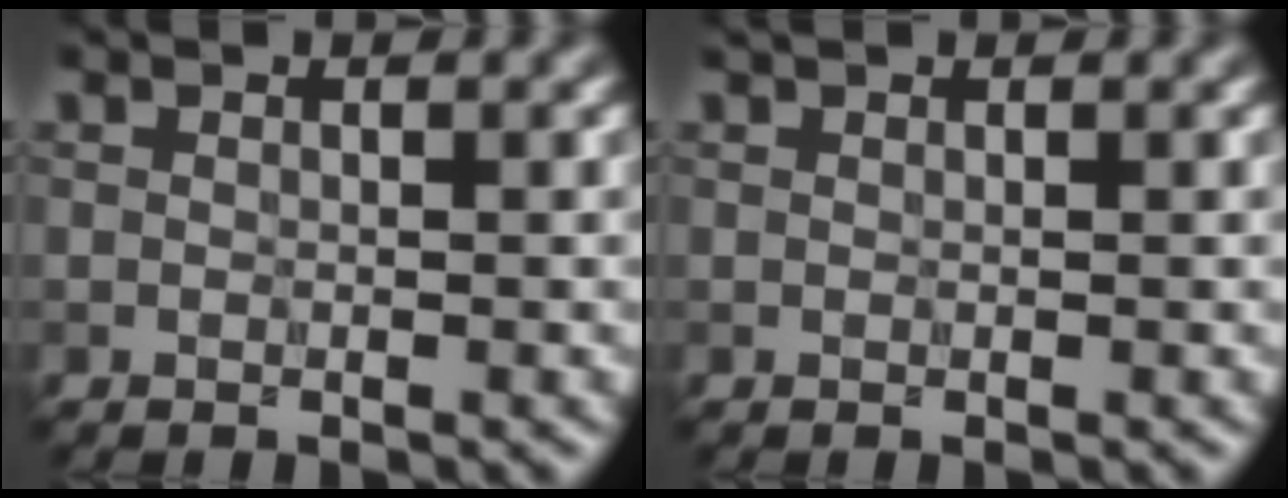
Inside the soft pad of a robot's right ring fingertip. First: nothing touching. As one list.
[{"total": 0.6, "force": [0.6, 0.1, 0.2], "torque": [-0.003, 0.002, 0.008]}]